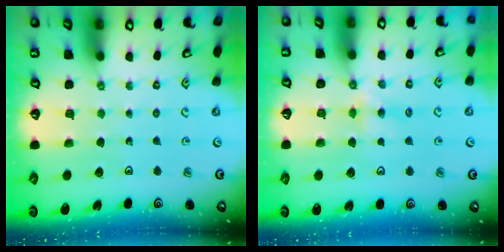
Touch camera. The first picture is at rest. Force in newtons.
{"total": 3.7, "press": 3.7, "slide": 0.3}